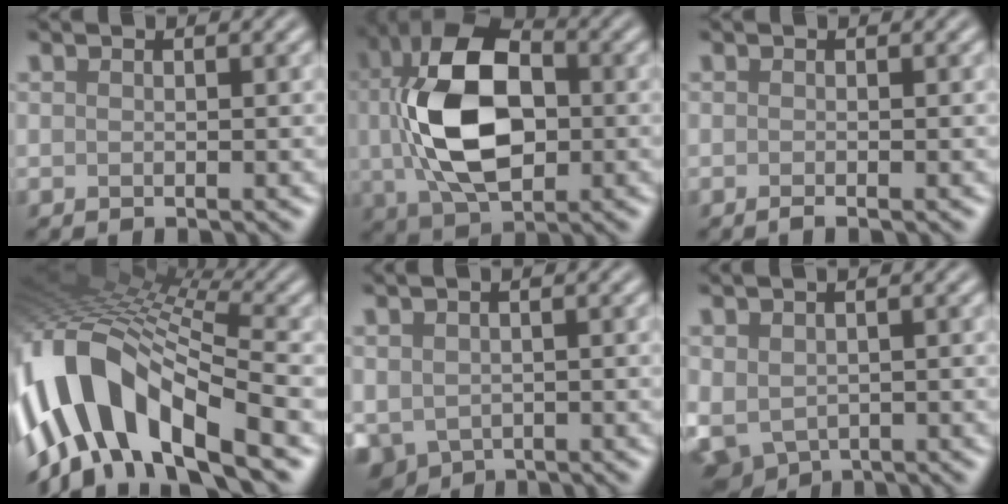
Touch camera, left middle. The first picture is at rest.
{"total": 12.0, "force": [0.4, 7.0, 9.7], "torque": [-0.195, 0.012, 0.006]}
{"total": 0.7, "force": [-0.4, 0.1, 0.6], "torque": [-0.009, -0.004, -0.009]}
{"total": 13.2, "force": [-4.2, 6.5, 10.7], "torque": [-0.199, 0.025, -0.089]}
{"total": 4.1, "force": [-0.1, 2.9, 2.9], "torque": [-0.059, -0.008, 0.009]}
{"total": 4.4, "force": [0.3, 3.1, 3.0], "torque": [-0.058, -0.007, 0.025]}